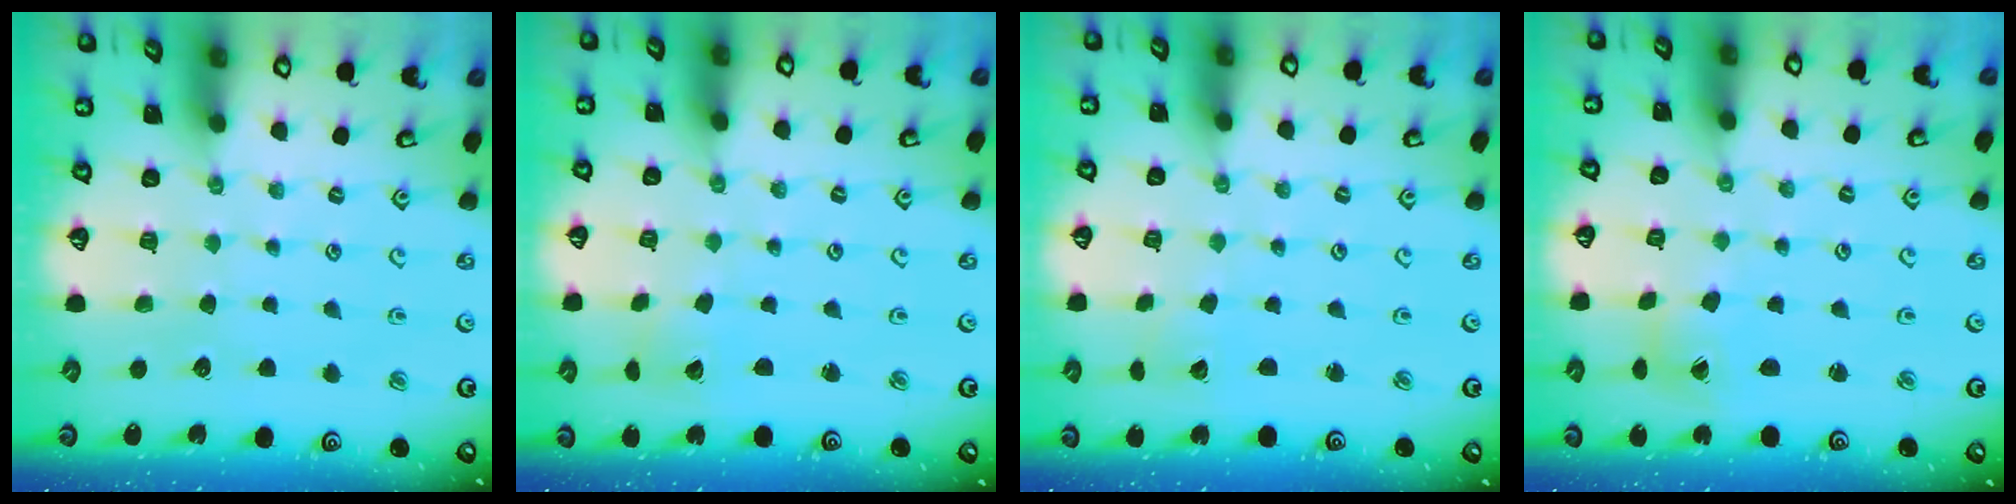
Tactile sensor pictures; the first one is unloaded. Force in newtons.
{"total": 2.0, "press": 2.0, "slide": 0.2}
{"total": 1.9, "press": 1.9, "slide": 0.0}
{"total": 2.5, "press": 2.5, "slide": 0.3}